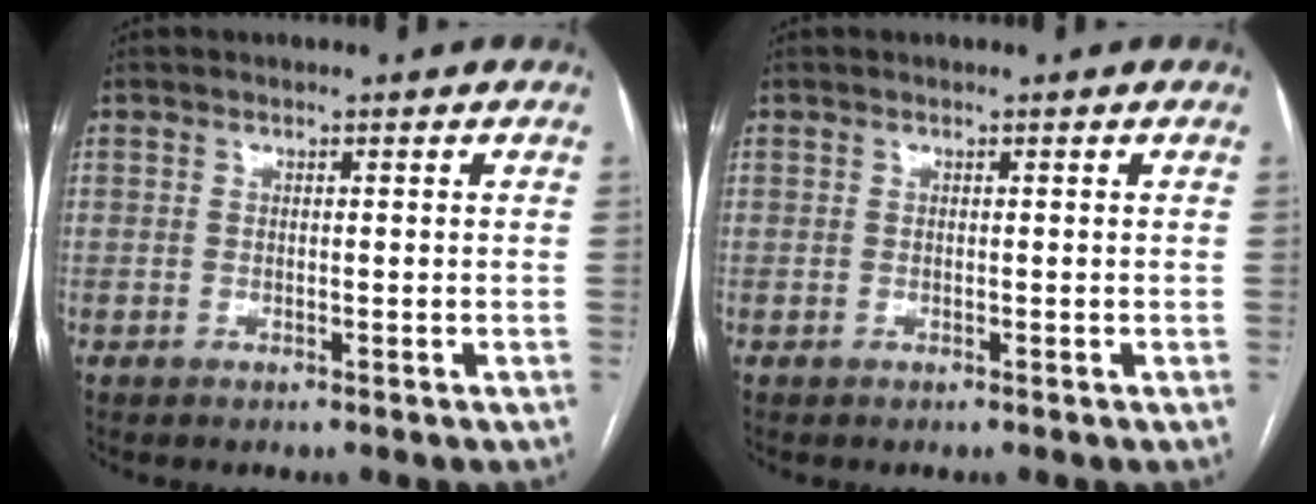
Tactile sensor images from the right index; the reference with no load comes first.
{"total": 0.0}